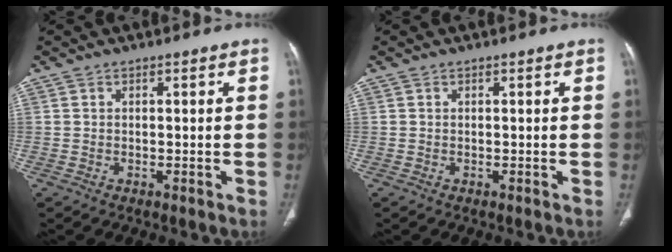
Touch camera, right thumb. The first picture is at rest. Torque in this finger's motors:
{"motor_torque": [0.18, 0.37, 0.16, 0.13, 0.04]}